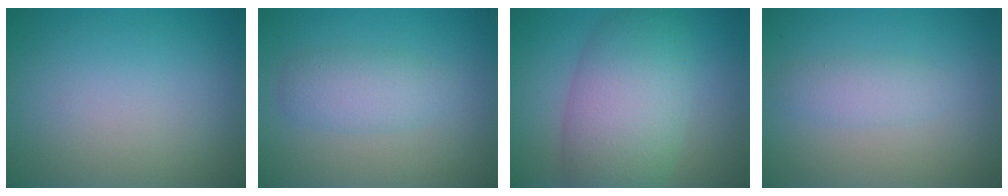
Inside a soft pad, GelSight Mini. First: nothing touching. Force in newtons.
{"total": 2.9, "press": 2.9, "slide": 0.1}
{"total": 8.6, "press": 8.6, "slide": 0.3}
{"total": 1.8, "press": 1.8, "slide": 0.1}